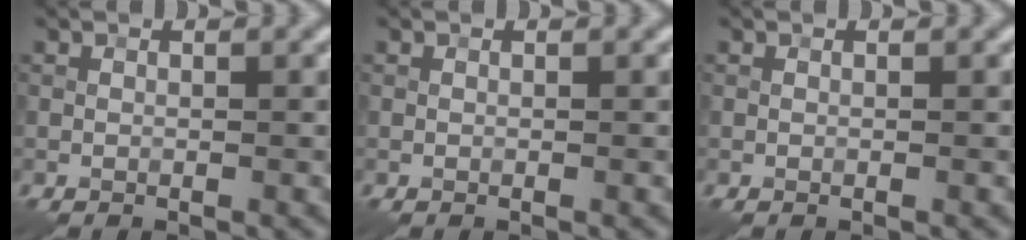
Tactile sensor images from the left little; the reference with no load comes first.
{"total": 0.0}
{"total": 0.0}